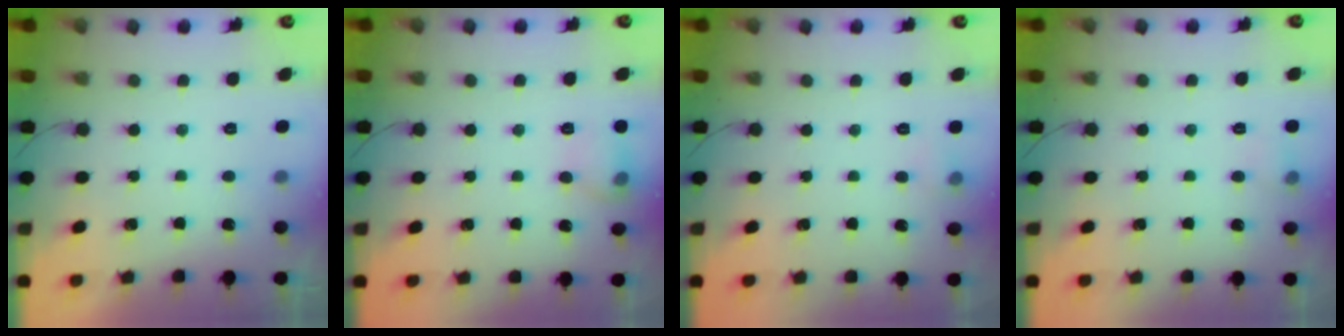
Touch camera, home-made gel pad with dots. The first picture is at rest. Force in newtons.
{"total": 7.8, "press": 7.7, "slide": 1.2}
{"total": 7.9, "press": 4.1, "slide": 6.8}
{"total": 4.8, "press": 4.5, "slide": 1.6}